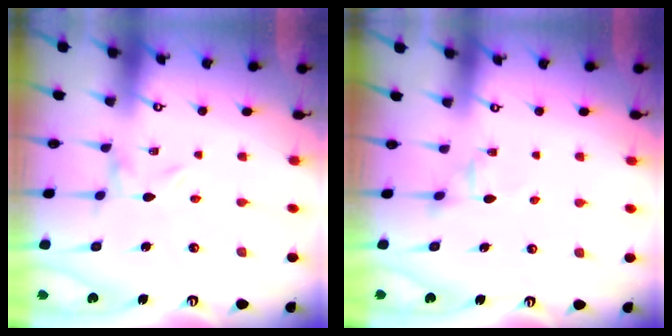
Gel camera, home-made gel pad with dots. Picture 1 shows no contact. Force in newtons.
{"total": 3.1, "press": 3.1, "slide": 0.3}